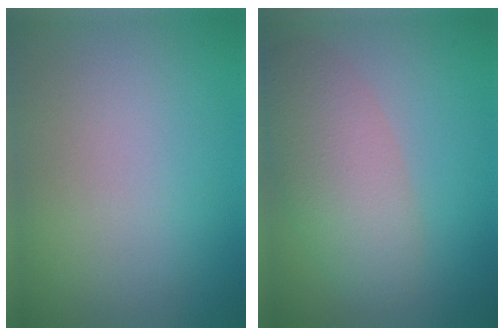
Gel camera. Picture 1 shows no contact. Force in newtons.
{"total": 4.9, "press": 4.9, "slide": 0.3}